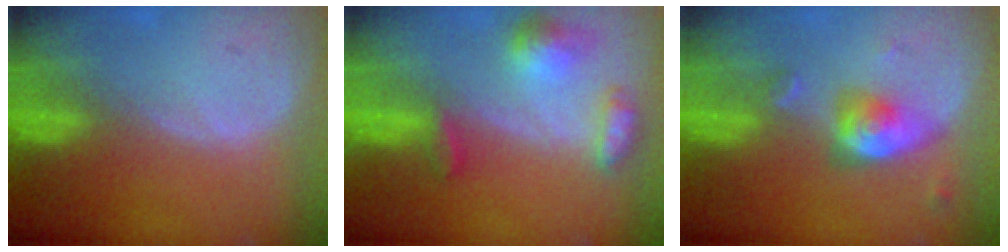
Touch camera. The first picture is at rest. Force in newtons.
{"total": 6.2, "press": 6.1, "slide": 0.8}
{"total": 4.9, "press": 4.8, "slide": 1.1}